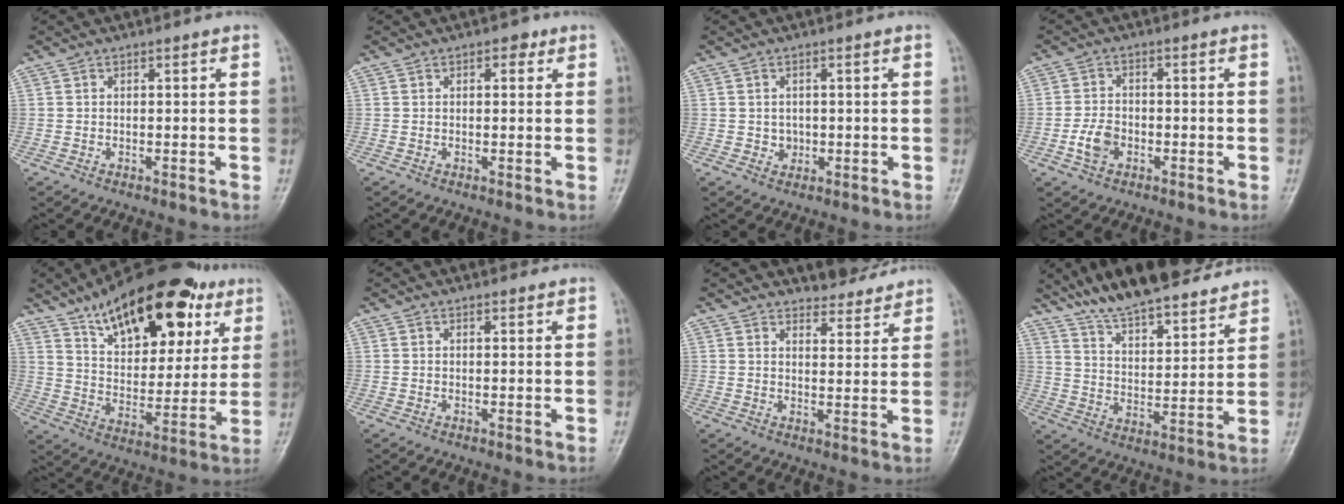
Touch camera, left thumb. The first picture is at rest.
{"total": 2.2, "force": [1.1, 1.2, 1.5], "torque": [-0.009, -0.001, 0.012]}
{"total": 1.7, "force": [0.0, 1.6, 0.7], "torque": [-0.003, 0.002, 0.005]}
{"total": 4.4, "force": [-1.6, 3.0, 2.8], "torque": [-0.051, 0.010, -0.033]}
{"total": 26.2, "force": [14.7, 12.6, 17.8], "torque": [-0.234, -0.029, 0.234]}
{"total": 1.9, "force": [1.6, 0.6, 0.8], "torque": [-0.003, -0.003, 0.021]}
{"total": 6.4, "force": [6.1, 1.7, 1.0], "torque": [0.006, -0.048, 0.083]}
{"total": 20.7, "force": [17.6, 5.2, 9.6], "torque": [-0.120, -0.069, 0.281]}